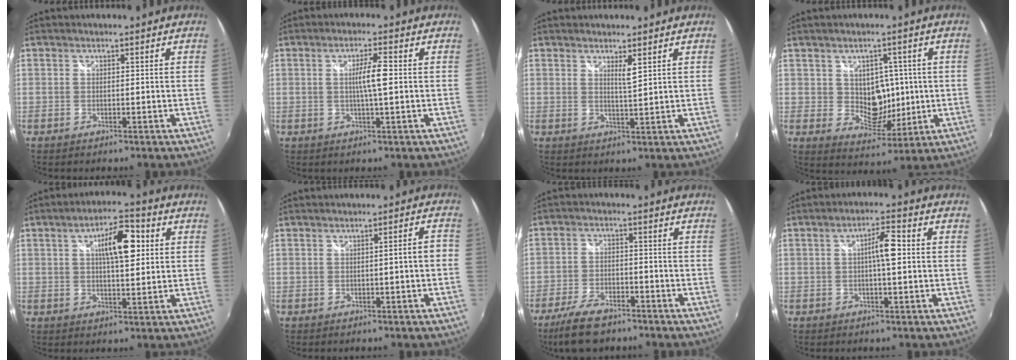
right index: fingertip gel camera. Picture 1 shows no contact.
{"total": 4.5, "force": [0.1, -0.1, 4.5], "torque": [-0.080, -0.001, 0.002]}
{"total": 2.3, "force": [1.4, -0.1, 1.9], "torque": [-0.032, -0.004, 0.021]}
{"total": 7.4, "force": [0.6, 6.1, 4.1], "torque": [-0.066, -0.001, 0.024]}
{"total": 9.2, "force": [2.4, 3.2, 8.3], "torque": [-0.129, 0.017, 0.037]}
{"total": 2.8, "force": [-0.9, -0.1, 2.6], "torque": [-0.039, 0.009, -0.006]}
{"total": 9.4, "force": [-7.2, 3.7, 4.8], "torque": [-0.126, -0.012, -0.131]}
{"total": 4.8, "force": [0.2, 0.8, 4.7], "torque": [-0.077, 0.009, 0.003]}